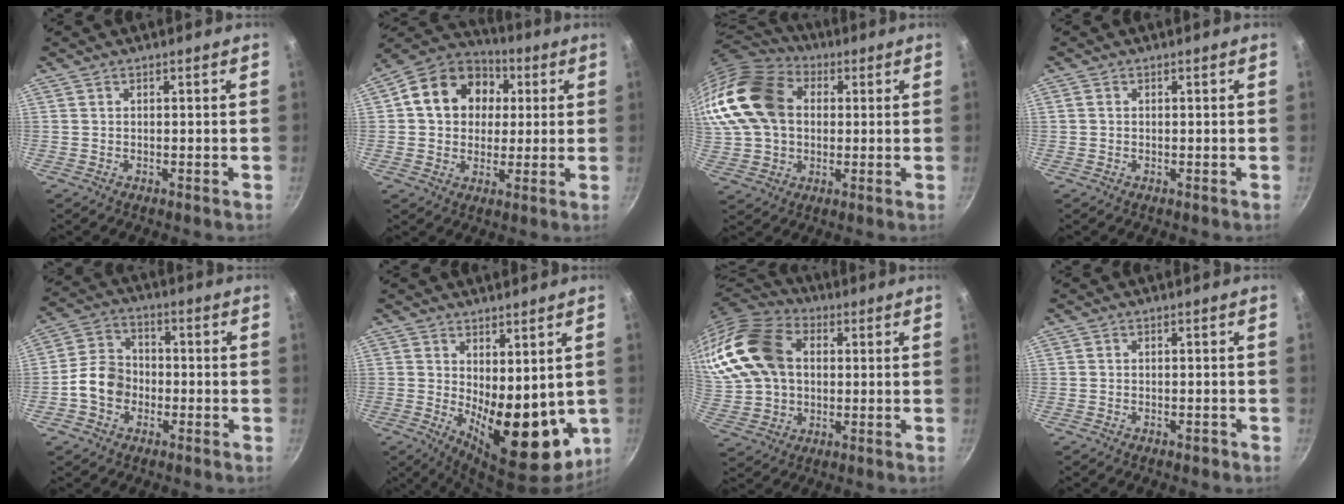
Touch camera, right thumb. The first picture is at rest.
{"total": 16.0, "force": [3.2, 12.9, 8.7], "torque": [-0.121, 0.021, 0.037]}
{"total": 23.6, "force": [3.8, 17.5, 15.4], "torque": [-0.320, 0.038, 0.063]}
{"total": 0.8, "force": [0.0, 0.7, 0.3], "torque": [-0.005, 0.003, -0.001]}
{"total": 8.4, "force": [-2.3, 6.7, 4.5], "torque": [-0.054, 0.028, -0.056]}
{"total": 14.2, "force": [0.4, 6.8, 12.4], "torque": [-0.147, -0.037, 0.025]}
{"total": 20.1, "force": [3.6, 15.1, 12.8], "torque": [-0.253, 0.023, 0.065]}
{"total": 0.7, "force": [-0.5, 0.4, 0.4], "torque": [-0.003, 0.008, -0.002]}